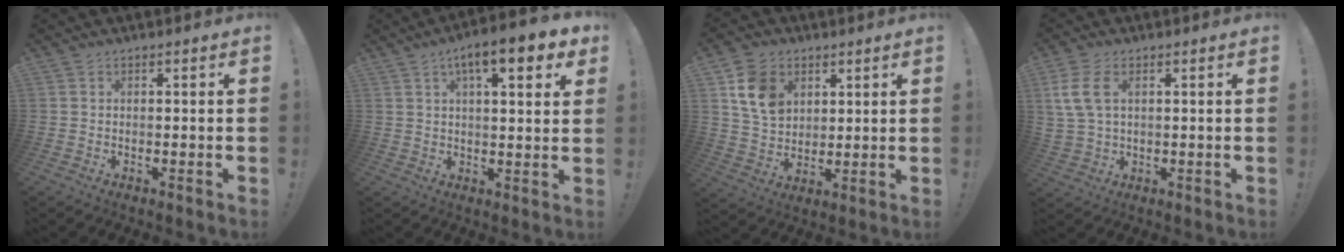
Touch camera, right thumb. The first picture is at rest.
{"total": 10.6, "force": [5.2, 2.8, 8.7], "torque": [-0.122, -0.019, 0.081]}
{"total": 12.3, "force": [5.4, 9.1, 6.2], "torque": [-0.096, -0.010, 0.110]}
{"total": 8.7, "force": [2.9, 5.2, 6.3], "torque": [-0.132, -0.003, 0.058]}